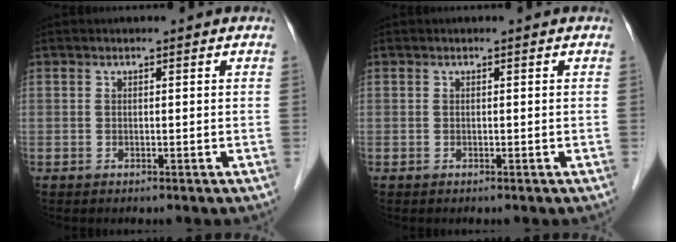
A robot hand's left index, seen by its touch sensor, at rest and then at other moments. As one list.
[{"total": 0.0}]